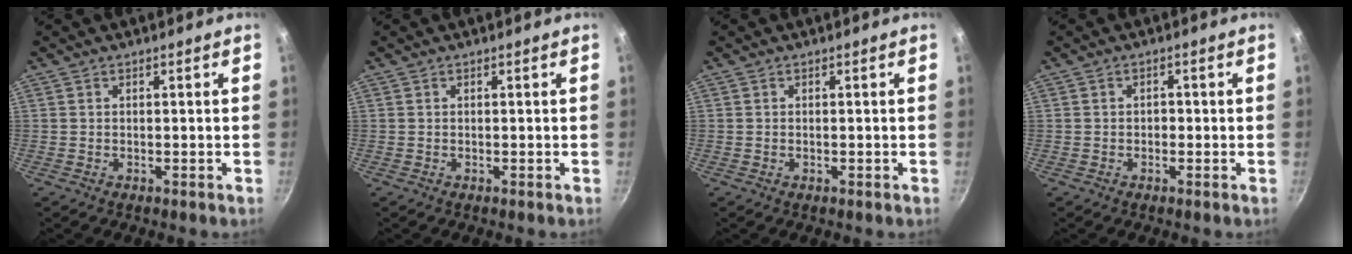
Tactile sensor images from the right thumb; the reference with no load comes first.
{"total": 0.0}
{"total": 0.0}
{"total": 1.3, "force": [-0.2, 1.1, 0.7], "torque": [-0.007, 0.006, -0.006]}